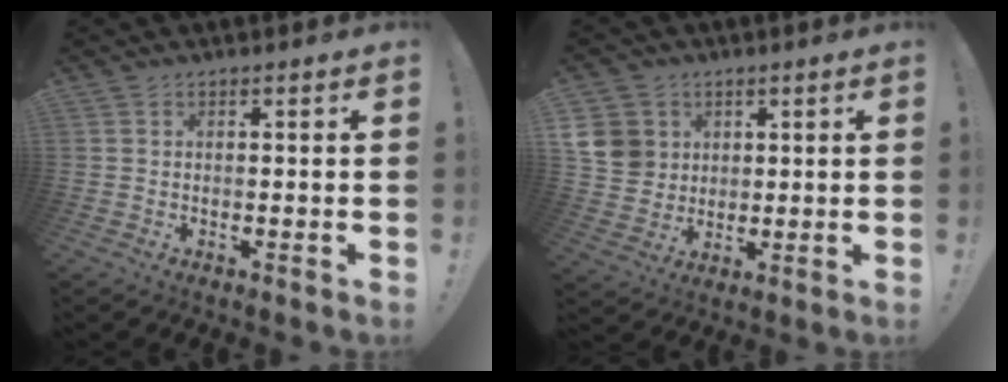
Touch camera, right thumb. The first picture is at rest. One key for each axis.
{"total": 9.7, "fx": 3.2, "fy": 8.6, "fz": 2.9, "tx": -0.044, "ty": -0.017, "tz": 0.069}